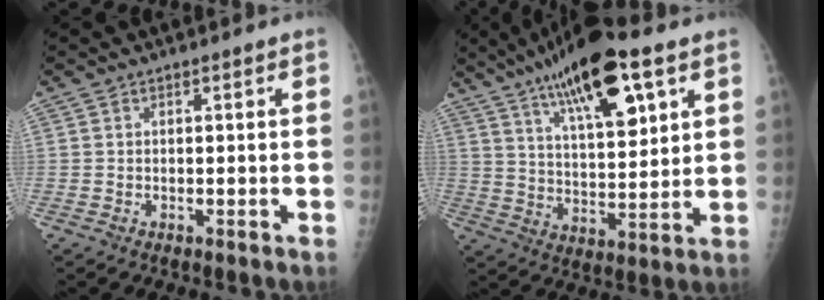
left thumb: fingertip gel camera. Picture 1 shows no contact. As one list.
[{"total": 18.5, "force": [9.9, 5.9, 14.4], "torque": [-0.215, -0.028, 0.167]}]